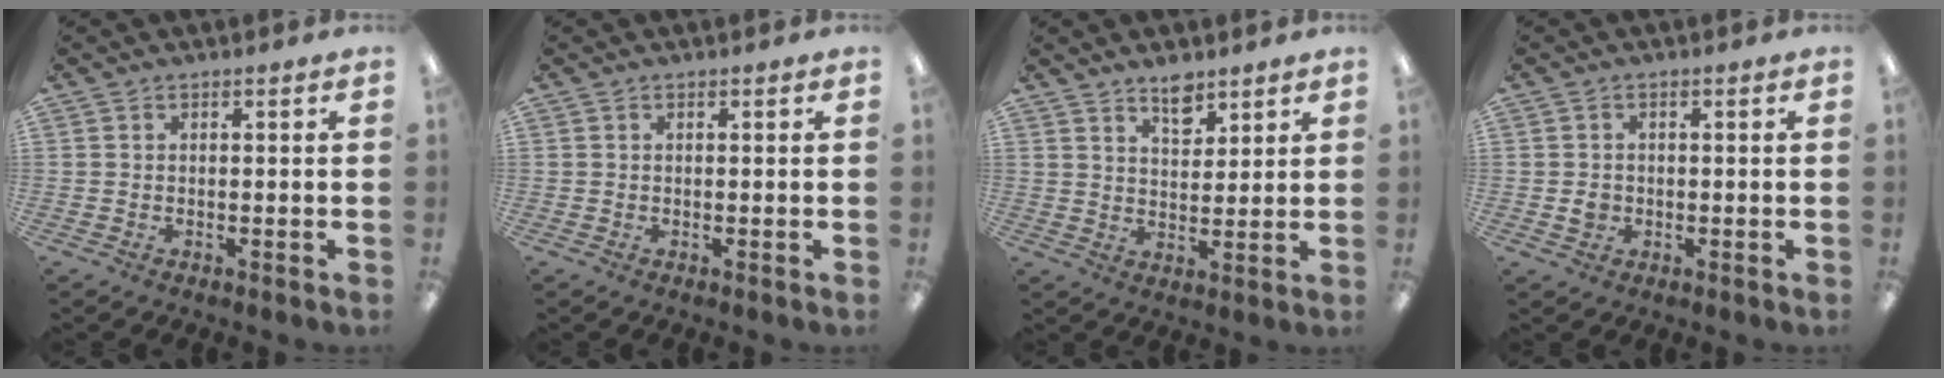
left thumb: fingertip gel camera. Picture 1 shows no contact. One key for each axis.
{"total": 0.0}
{"total": 6.2, "fx": 4.9, "fy": 2.9, "fz": 2.6, "tx": -0.023, "ty": -0.033, "tz": 0.083}
{"total": 2.4, "fx": -0.2, "fy": 2.2, "fz": 1.0, "tx": -0.010, "ty": 0.002, "tz": -0.006}